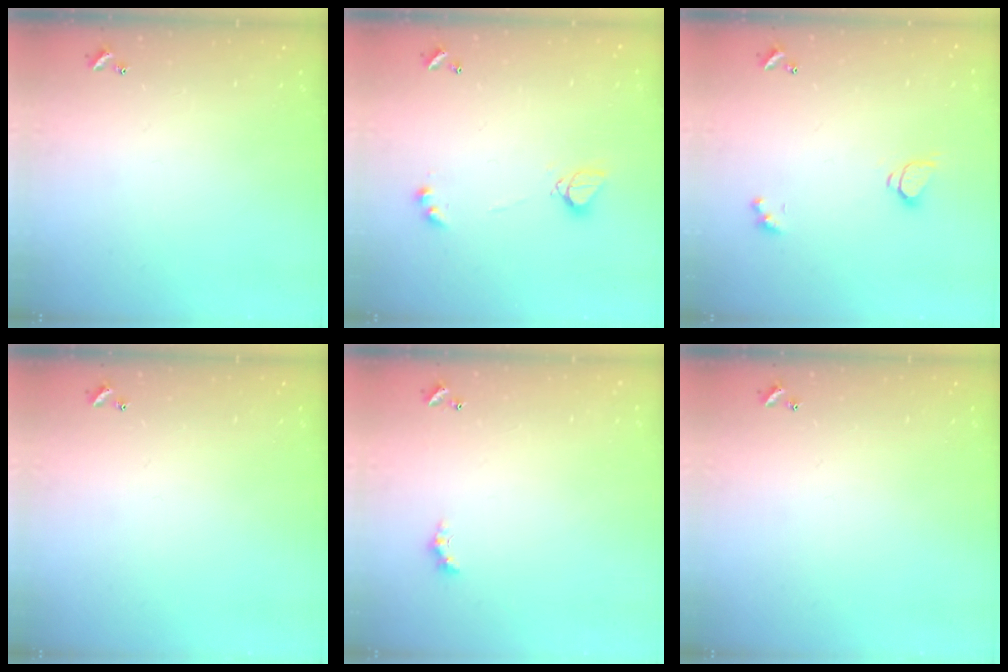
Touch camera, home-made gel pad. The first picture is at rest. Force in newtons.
{"total": 2.7, "press": 2.6, "slide": 0.5}
{"total": 1.8, "press": 1.8, "slide": 0.3}
{"total": 0.0}
{"total": 0.8, "press": 0.6, "slide": 0.6}
{"total": 0.0}